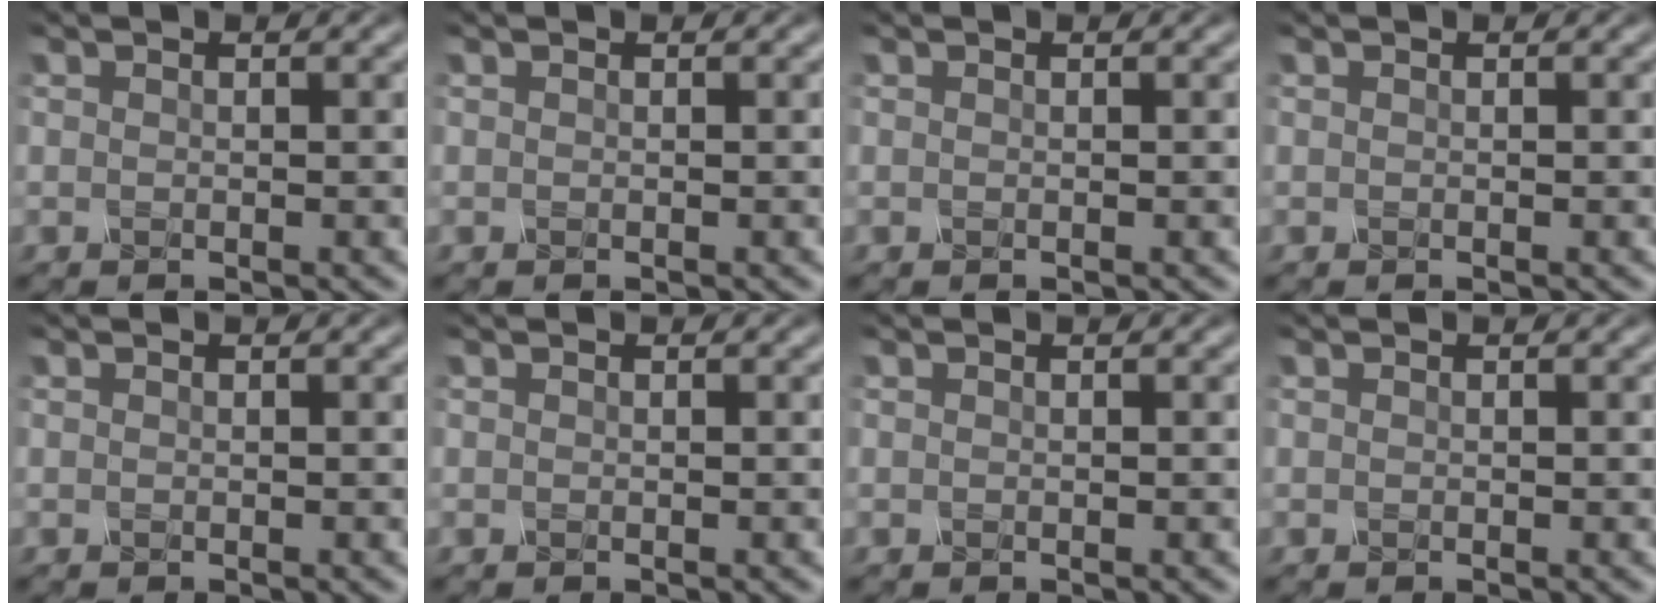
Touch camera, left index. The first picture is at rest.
{"total": 0.0}
{"total": 0.0}
{"total": 0.0}
{"total": 0.0}
{"total": 0.0}
{"total": 0.0}
{"total": 0.0}